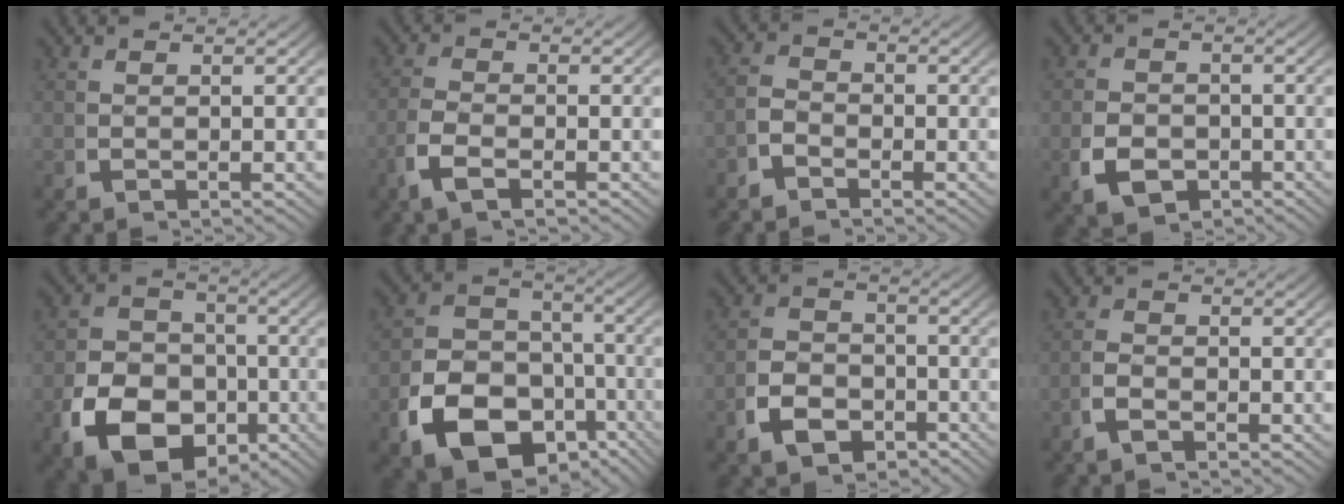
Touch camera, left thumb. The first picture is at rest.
{"total": 2.7, "force": [-1.1, 1.2, 2.1], "torque": [-0.062, -0.005, -0.024]}
{"total": 1.9, "force": [-1.2, 1.4, 0.7], "torque": [-0.009, -0.007, -0.027]}
{"total": 4.2, "force": [-1.7, 3.1, 2.3], "torque": [-0.042, -0.017, -0.024]}
{"total": 12.3, "force": [-3.7, 9.4, 7.0], "torque": [-0.131, -0.042, -0.054]}
{"total": 15.3, "force": [-6.1, 11.3, 8.2], "torque": [-0.166, -0.063, -0.087]}
{"total": 5.4, "force": [-2.4, 4.0, 2.7], "torque": [-0.044, -0.023, -0.035]}
{"total": 1.5, "force": [-0.9, 0.7, 0.9], "torque": [-0.025, -0.004, -0.020]}